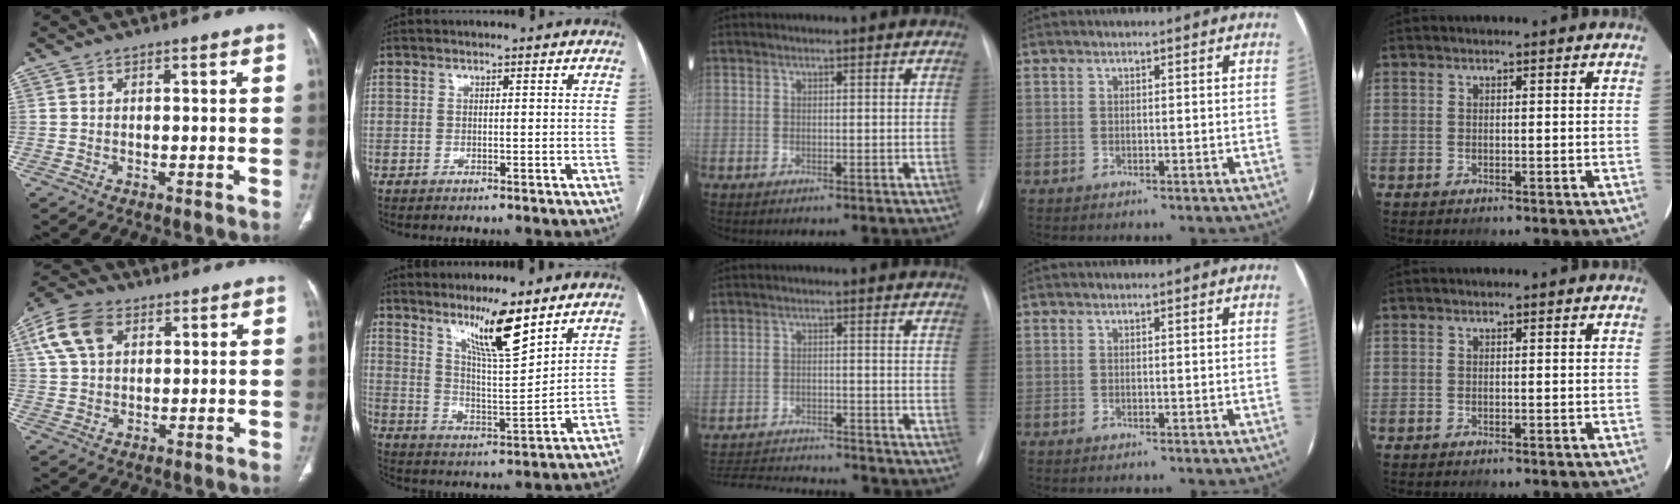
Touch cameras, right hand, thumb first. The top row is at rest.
{"thumb": {"total": 9.8, "force": [3.9, 6.5, 6.3], "torque": [-0.122, 0.009, 0.071]}, "index": {"total": 10.0, "force": [7.0, 0.5, 7.2], "torque": [-0.125, -0.013, 0.128]}, "middle": {"total": 13.5, "force": [-12.9, 1.4, 3.9], "torque": [-0.071, -0.003, -0.186]}}